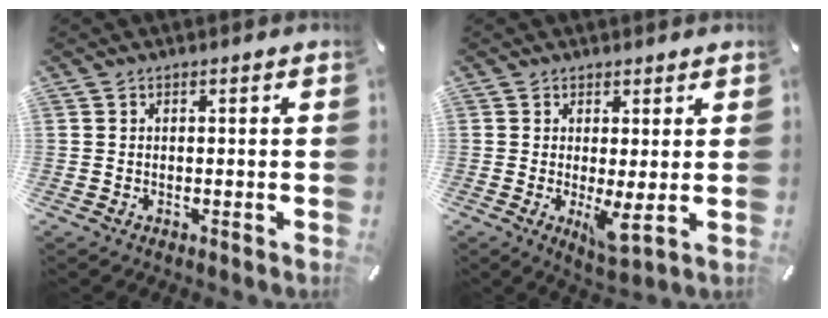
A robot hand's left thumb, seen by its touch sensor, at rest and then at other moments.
{"total": 5.1, "force": [-0.1, 1.1, 4.9], "torque": [-0.096, -0.025, -0.001]}